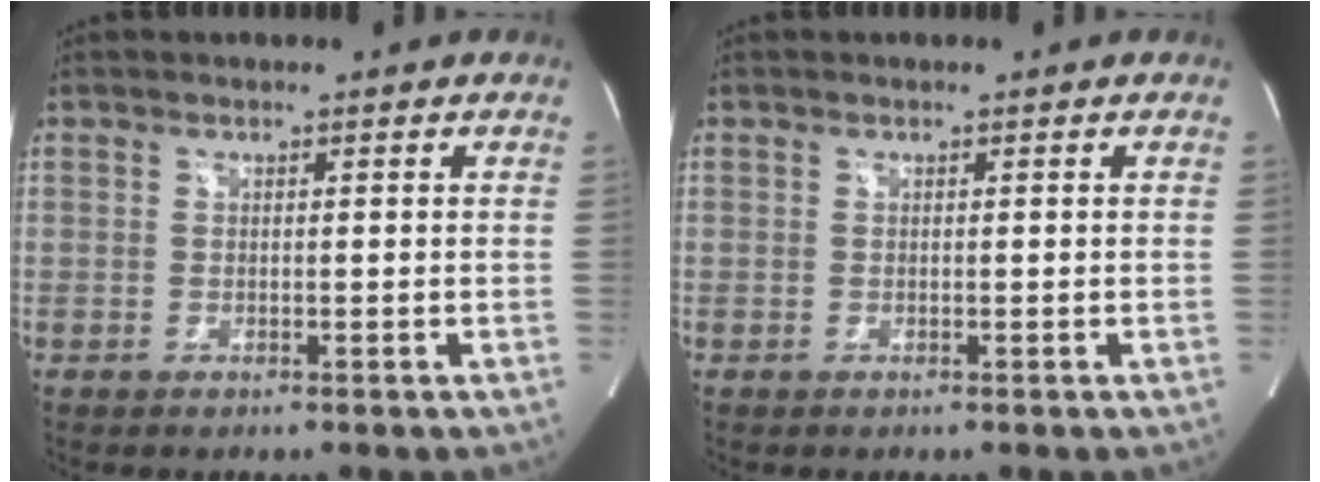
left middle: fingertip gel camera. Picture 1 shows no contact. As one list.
[{"total": 0.0}]